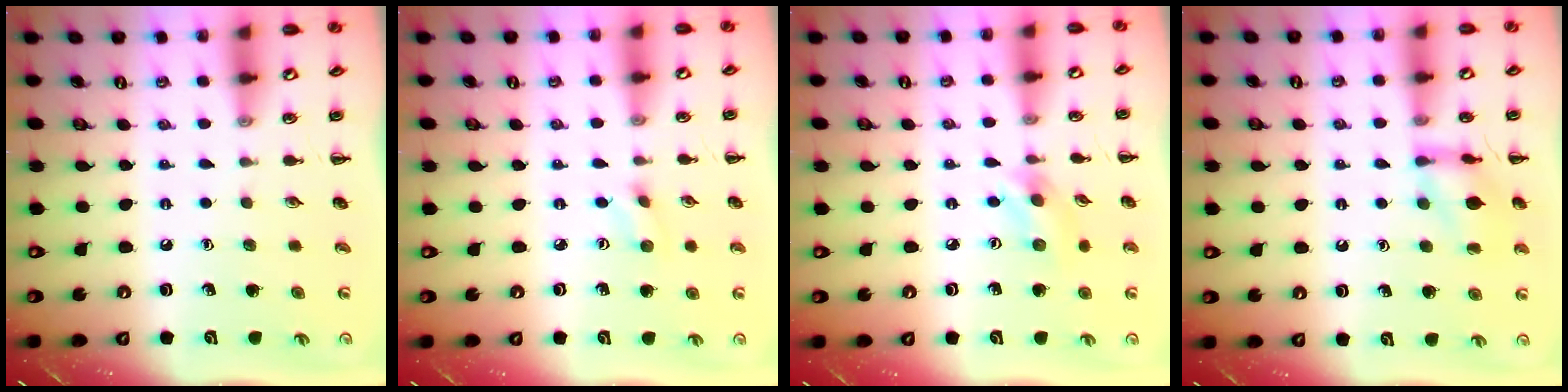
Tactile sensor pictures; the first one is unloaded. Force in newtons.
{"total": 2.5, "press": 2.4, "slide": 0.9}
{"total": 3.5, "press": 3.4, "slide": 0.6}
{"total": 11.7, "press": 11.7, "slide": 0.4}